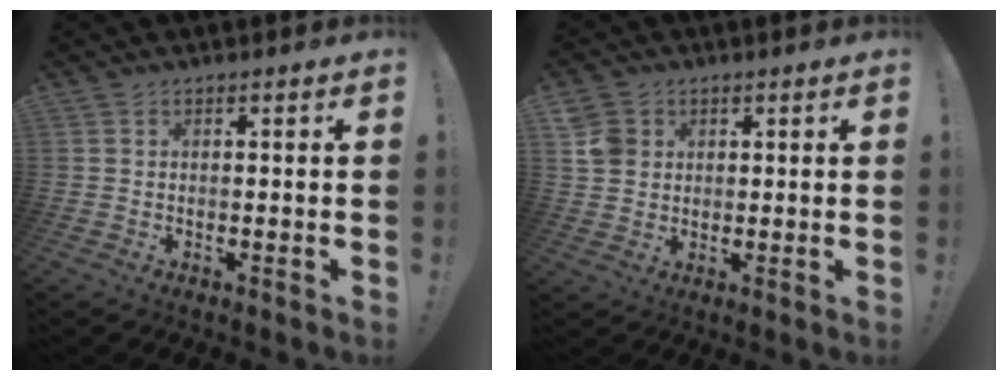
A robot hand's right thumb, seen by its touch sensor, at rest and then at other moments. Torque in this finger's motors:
{"motor_torque": [0.10, 0.11, 0.46, 0.06, 0.14]}